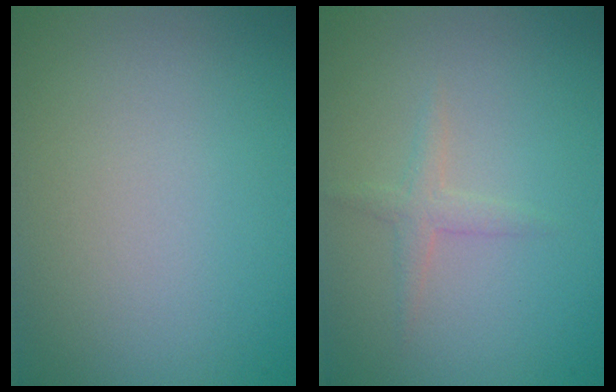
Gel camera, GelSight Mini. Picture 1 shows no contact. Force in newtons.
{"total": 1.3, "press": 1.3, "slide": 0.1}